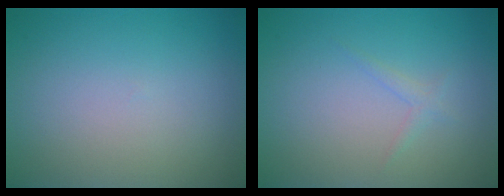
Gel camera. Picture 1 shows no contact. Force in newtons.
{"total": 0.8, "press": 0.8, "slide": 0.0}